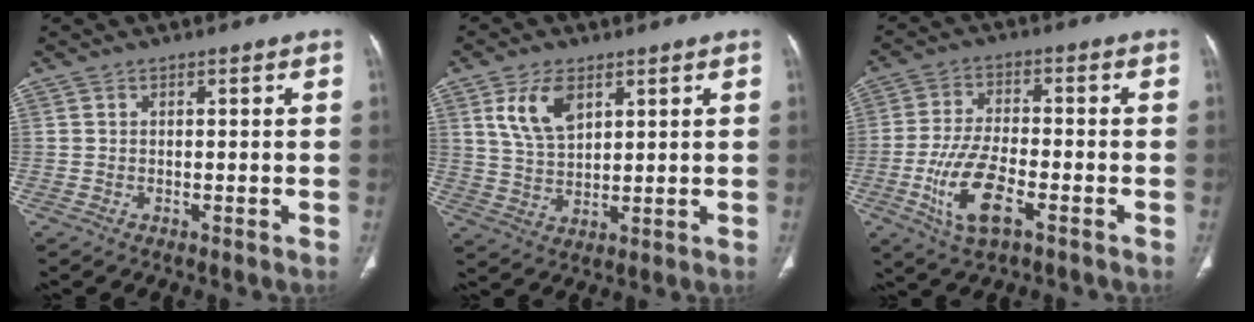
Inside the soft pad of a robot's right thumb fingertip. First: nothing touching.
{"total": 8.3, "force": [3.9, 4.5, 5.8], "torque": [-0.098, -0.015, 0.081]}
{"total": 11.2, "force": [-4.5, 4.4, 9.2], "torque": [-0.192, 0.009, -0.082]}